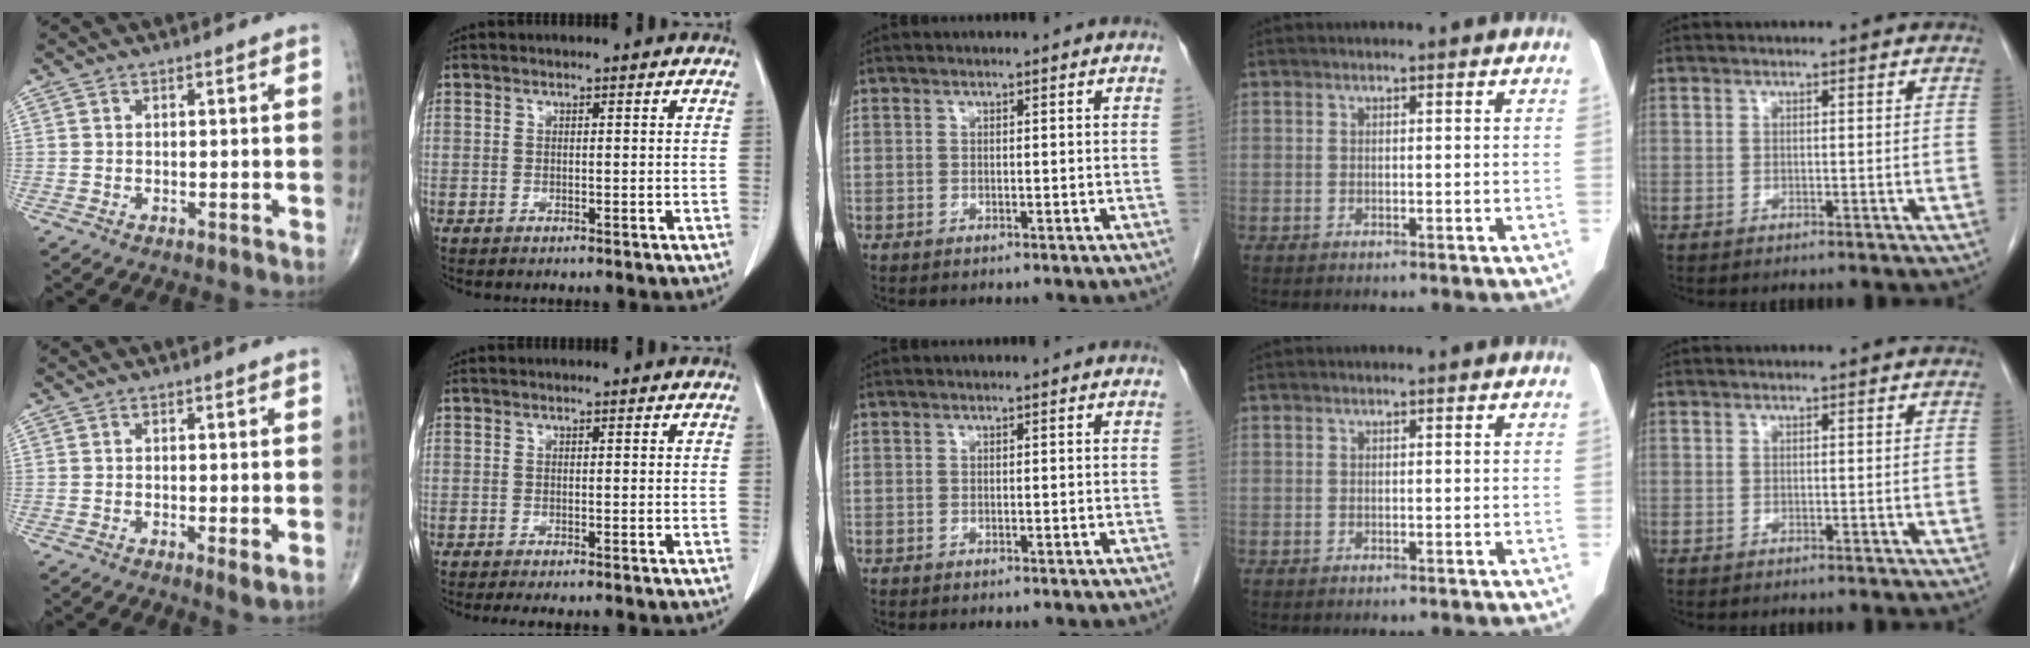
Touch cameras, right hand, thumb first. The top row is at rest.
{"thumb": {"total": 1.9, "force": [-0.3, 0.4, 1.9], "torque": [-0.034, -0.010, -0.010]}, "index": {"total": 2.0, "force": [-1.5, 0.1, 1.2], "torque": [-0.017, -0.004, -0.022]}}